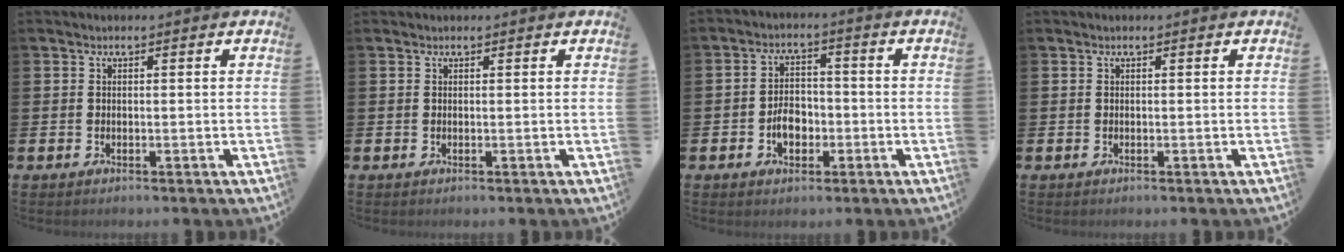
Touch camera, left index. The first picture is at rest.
{"total": 0.0}
{"total": 4.1, "force": [-1.3, 2.9, 2.6], "torque": [-0.030, -0.002, -0.030]}
{"total": 0.0}